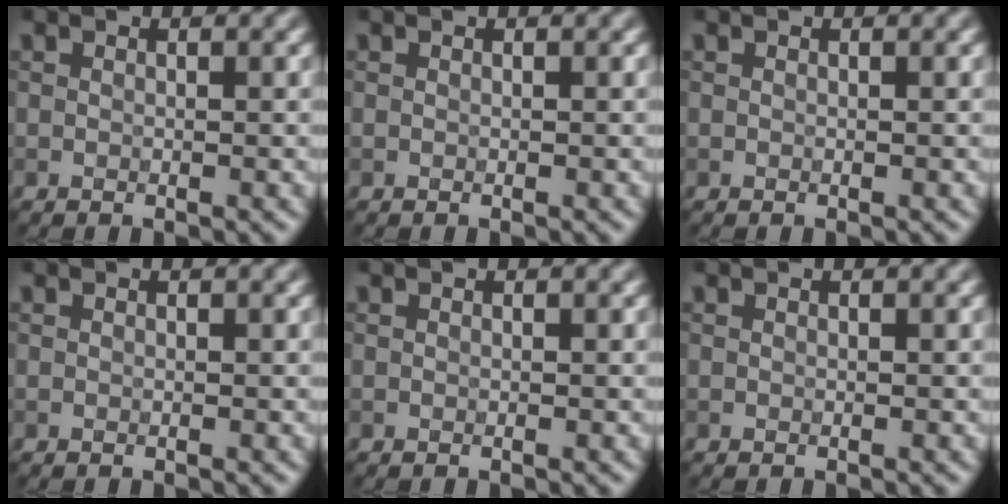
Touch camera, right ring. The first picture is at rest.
{"total": 0.0}
{"total": 0.0}
{"total": 0.0}
{"total": 0.0}
{"total": 0.0}